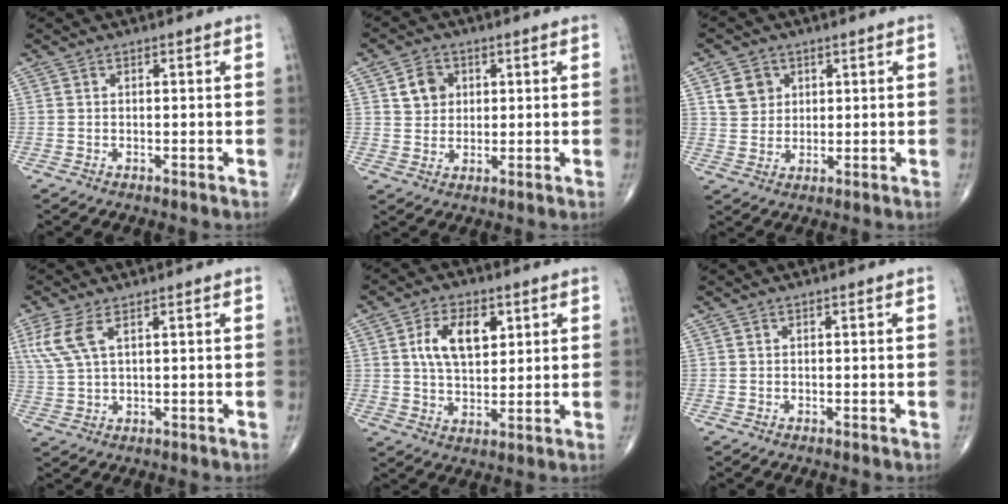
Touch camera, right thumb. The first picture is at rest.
{"total": 5.4, "force": [1.8, 4.5, 2.4], "torque": [-0.018, -0.006, 0.030]}
{"total": 5.6, "force": [2.3, 4.7, 2.0], "torque": [-0.015, -0.011, 0.043]}
{"total": 6.2, "force": [2.8, 2.3, 5.0], "torque": [-0.133, 0.002, 0.066]}
{"total": 9.9, "force": [3.1, 5.8, 7.5], "torque": [-0.113, -0.009, 0.057]}
{"total": 0.0}